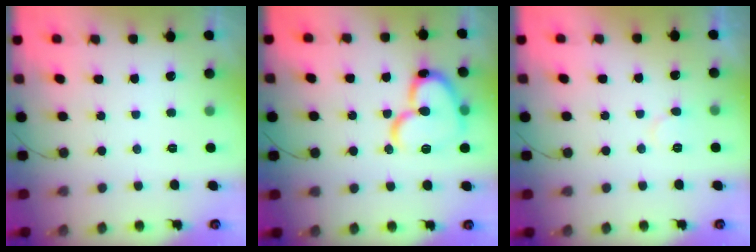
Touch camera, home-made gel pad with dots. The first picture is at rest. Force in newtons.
{"total": 17.2, "press": 17.1, "slide": 1.5}
{"total": 6.0, "press": 6.0, "slide": 0.7}